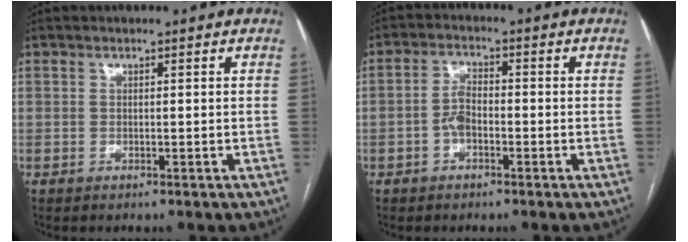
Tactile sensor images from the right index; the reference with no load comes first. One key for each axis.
{"total": 3.5, "fx": -1.3, "fy": 1.7, "fz": 2.8, "tx": -0.056, "ty": 0.009, "tz": -0.026}